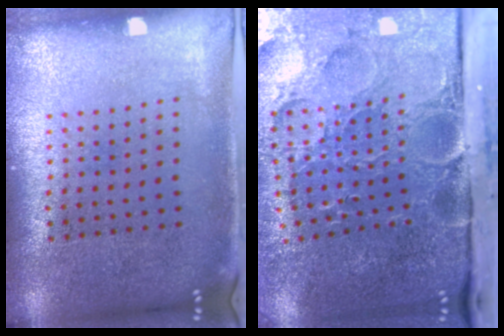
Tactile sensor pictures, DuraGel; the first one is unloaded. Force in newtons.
{"total": 5.3, "press": 4.0, "slide": 3.5}